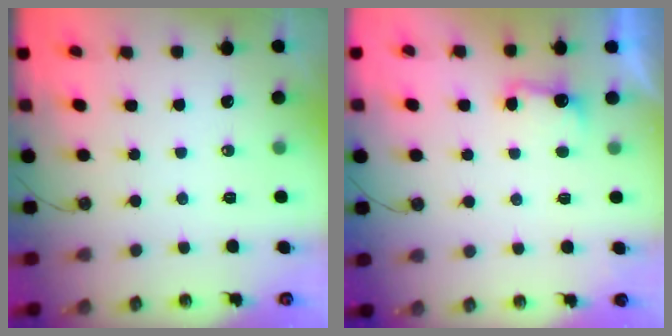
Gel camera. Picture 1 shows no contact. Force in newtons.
{"total": 3.1, "press": 3.0, "slide": 1.0}